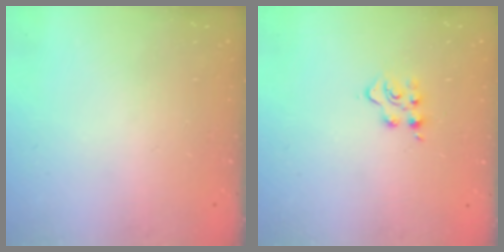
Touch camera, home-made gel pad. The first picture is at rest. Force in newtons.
{"total": 4.6, "press": 4.5, "slide": 0.6}